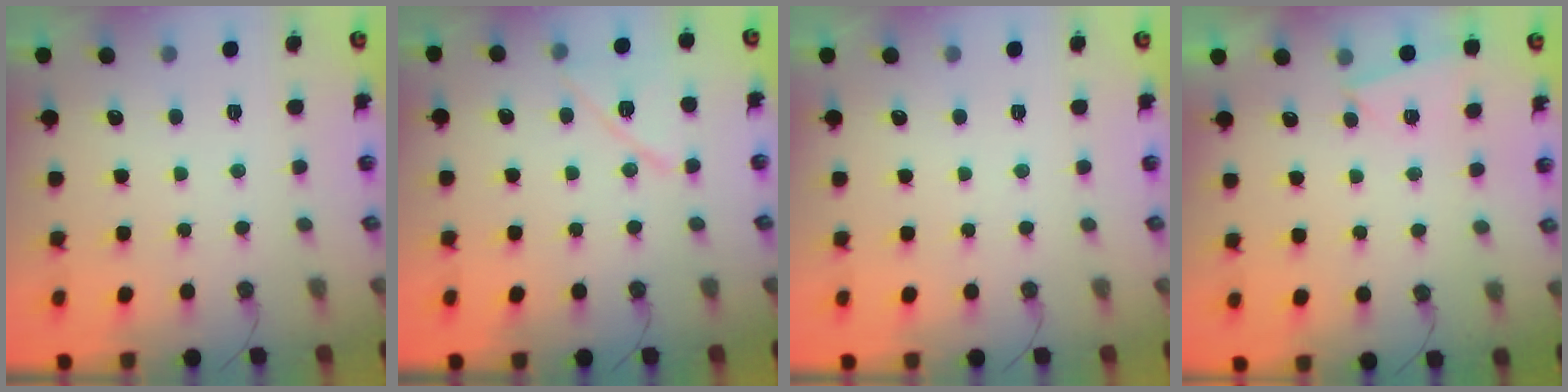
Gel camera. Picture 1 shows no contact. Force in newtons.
{"total": 11.8, "press": 11.8, "slide": 0.9}
{"total": 0.0}
{"total": 2.5, "press": 1.6, "slide": 1.9}